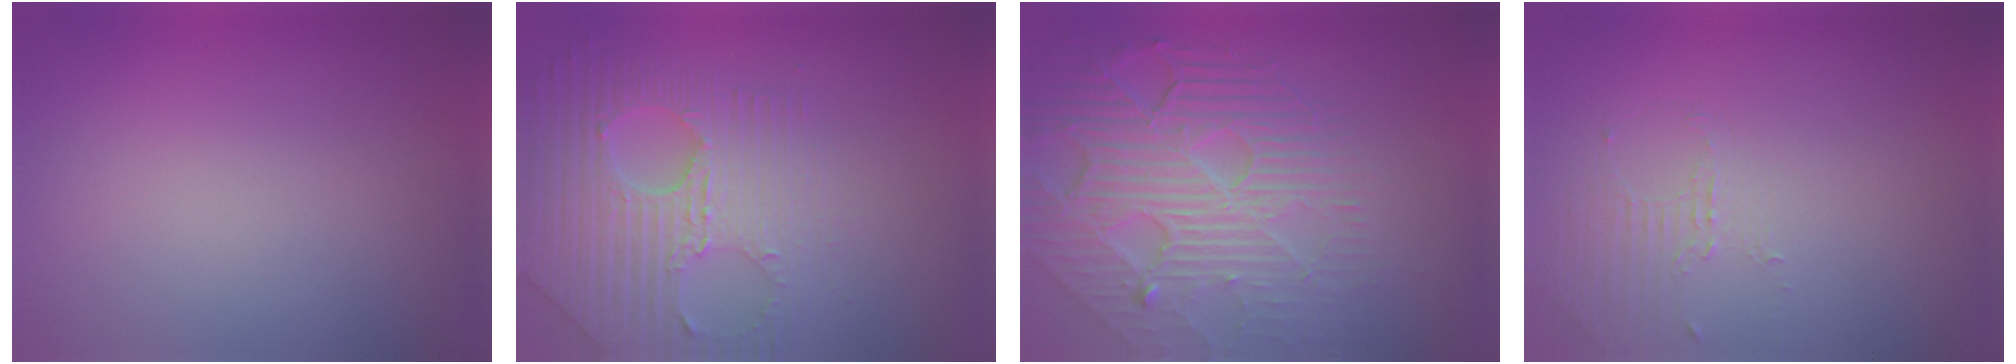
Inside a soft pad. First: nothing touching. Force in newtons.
{"total": 7.0, "press": 5.2, "slide": 4.6}
{"total": 8.5, "press": 5.8, "slide": 6.3}
{"total": 1.2, "press": 0.4, "slide": 1.1}